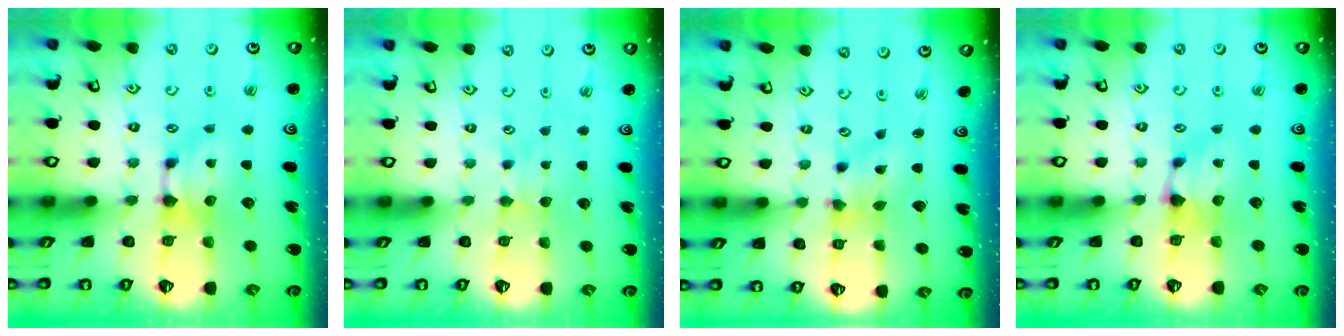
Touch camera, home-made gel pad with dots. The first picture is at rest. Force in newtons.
{"total": 2.7, "press": 2.6, "slide": 0.4}
{"total": 1.2, "press": 0.3, "slide": 1.2}
{"total": 1.1, "press": 0.9, "slide": 0.5}